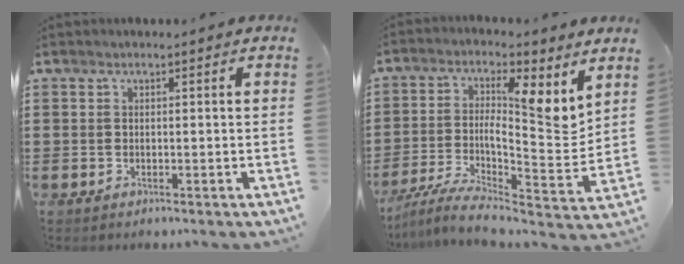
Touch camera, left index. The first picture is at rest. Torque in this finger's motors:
{"motor_torque": [0.82, -0.29, 0.83, 0.21]}